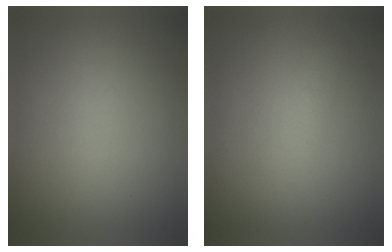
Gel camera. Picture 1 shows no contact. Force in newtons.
{"total": 1.2}